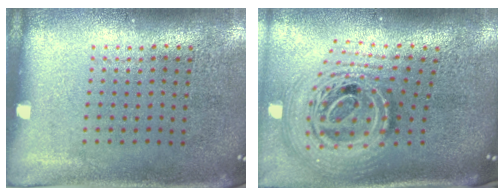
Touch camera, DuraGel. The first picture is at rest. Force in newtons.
{"total": 2.9, "press": 2.0, "slide": 2.2}